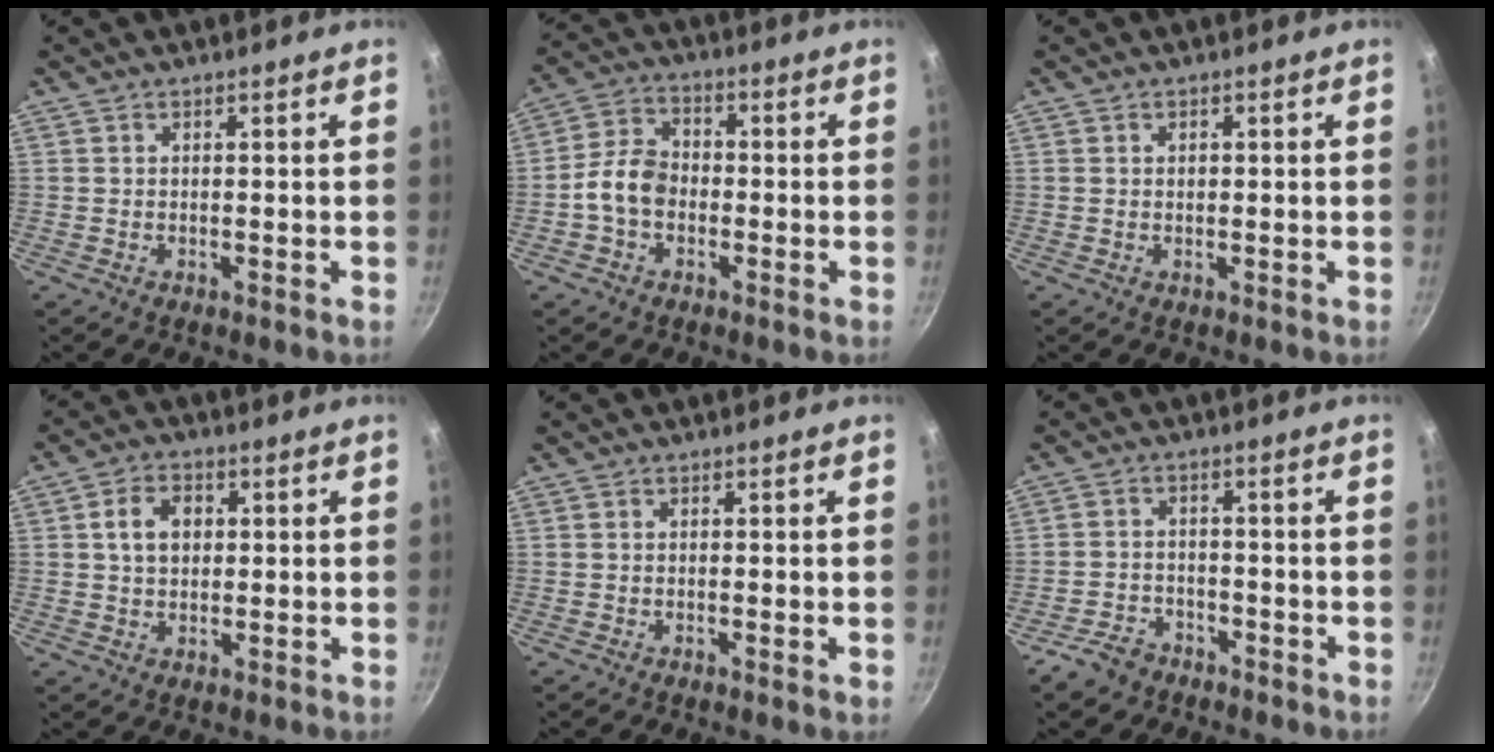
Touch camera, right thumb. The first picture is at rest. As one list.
[{"total": 7.3, "force": [-1.8, 5.4, 4.6], "torque": [-0.068, 0.028, -0.048]}, {"total": 0.8, "force": [0.2, 0.6, 0.4], "torque": [-0.001, 0.004, 0.004]}, {"total": 6.3, "force": [1.1, 4.7, 4.0], "torque": [-0.047, 0.009, 0.016]}, {"total": 0.8, "force": [-0.2, 0.0, 0.8], "torque": [-0.012, -0.002, -0.006]}, {"total": 5.1, "force": [-3.7, 3.2, 1.4], "torque": [-0.021, 0.039, -0.064]}]